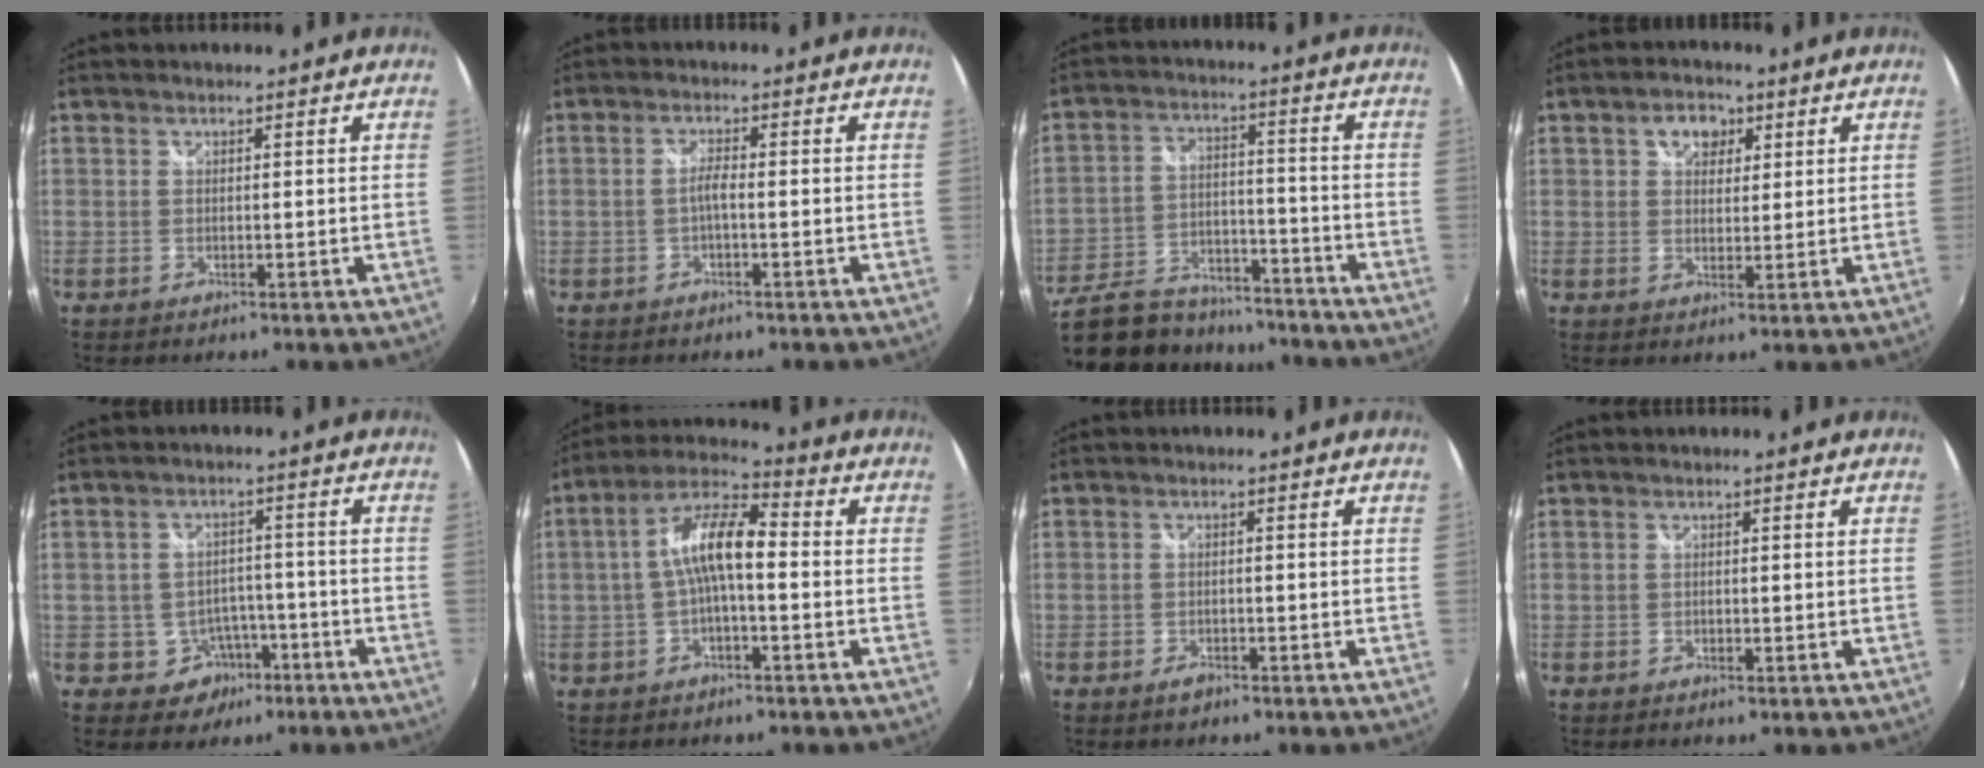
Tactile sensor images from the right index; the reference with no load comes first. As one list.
[{"total": 1.9, "force": [-0.9, 0.1, 1.7], "torque": [-0.033, 0.003, -0.019]}, {"total": 19.6, "force": [-15.5, 9.2, 7.7], "torque": [-0.183, 0.003, -0.229]}, {"total": 5.0, "force": [2.2, 3.7, 2.6], "torque": [-0.035, 0.016, 0.037]}, {"total": 6.3, "force": [-3.6, 5.1, 1.2], "torque": [-0.033, 0.020, -0.039]}, {"total": 9.1, "force": [-1.2, 2.8, 8.5], "torque": [-0.177, 0.022, -0.025]}, {"total": 2.1, "force": [-1.6, 1.1, 0.7], "torque": [-0.016, -0.002, -0.028]}, {"total": 0.6, "force": [-0.4, 0.3, 0.3], "torque": [-0.007, -0.002, -0.008]}]